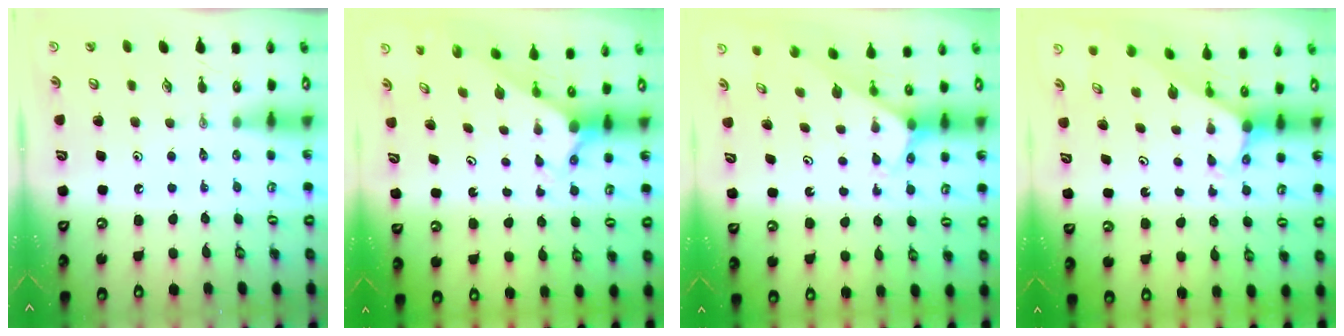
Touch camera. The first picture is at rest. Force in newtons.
{"total": 2.2, "press": 2.2, "slide": 0.2}
{"total": 2.6, "press": 2.6, "slide": 0.2}
{"total": 2.9, "press": 2.9, "slide": 0.0}